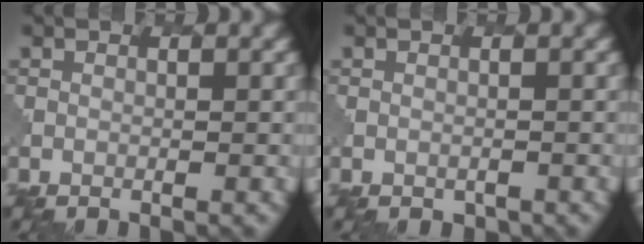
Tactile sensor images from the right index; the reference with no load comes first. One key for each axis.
{"total": 0.7, "fx": -0.6, "fy": 0.4, "fz": 0.0, "tx": -0.003, "ty": -0.003, "tz": -0.005}